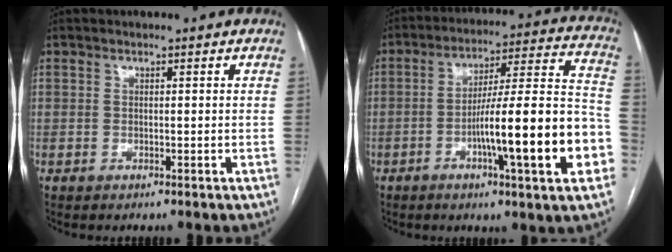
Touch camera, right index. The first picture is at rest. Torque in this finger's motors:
{"motor_torque": [2.14, 0.00, 1.05, 0.21]}